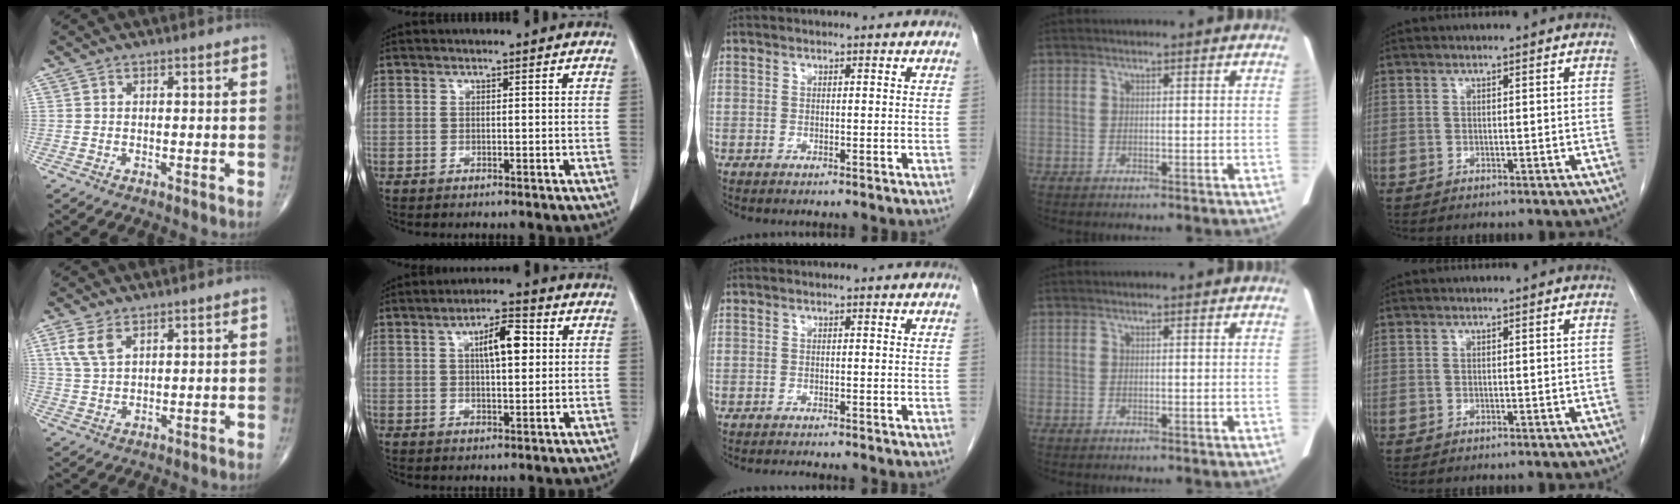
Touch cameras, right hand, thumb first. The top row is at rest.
{"thumb": {"total": 5.3, "force": [2.7, 2.8, 3.6], "torque": [-0.077, -0.002, 0.061]}, "index": {"total": 6.7, "force": [1.8, 1.9, 6.2], "torque": [-0.101, 0.011, 0.029]}, "middle": {"total": 1.6, "force": [-1.5, -0.1, 0.5], "torque": [-0.011, -0.006, -0.021]}}